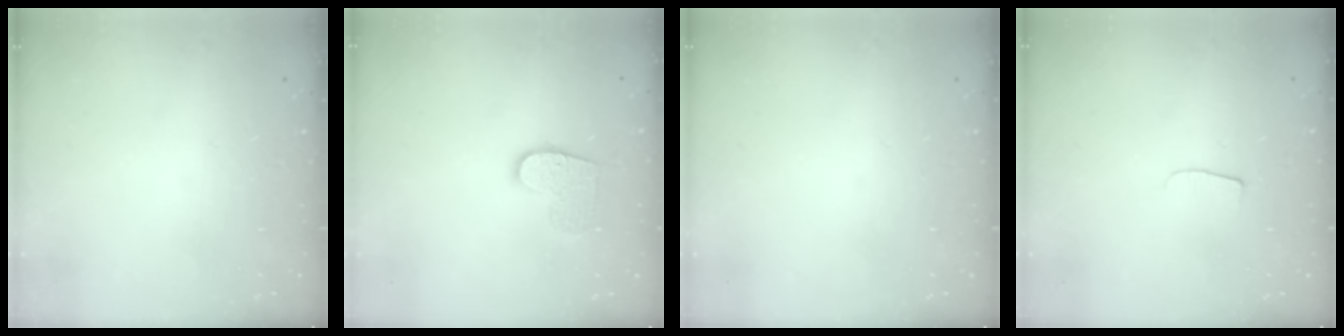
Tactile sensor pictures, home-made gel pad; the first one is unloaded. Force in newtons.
{"total": 10.0, "press": 10.0, "slide": 0.6}
{"total": 0.0}
{"total": 4.3, "press": 4.3, "slide": 0.5}